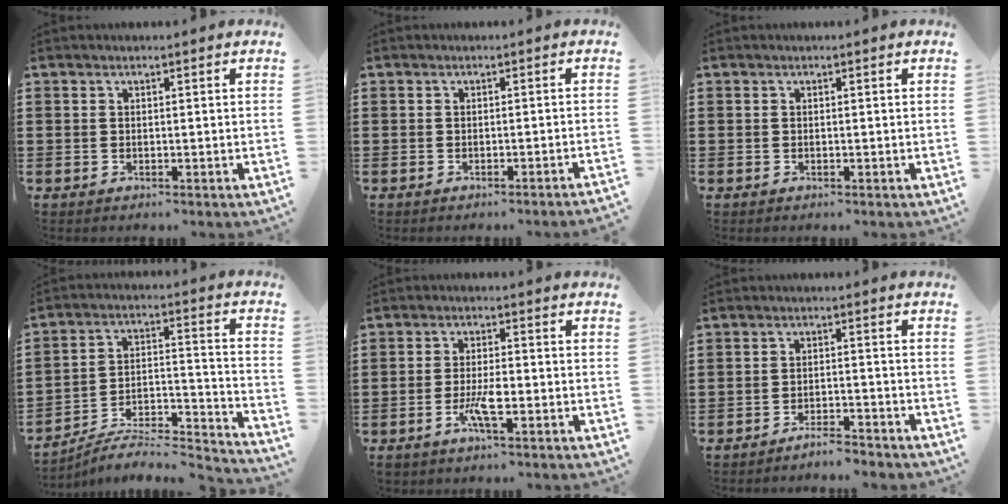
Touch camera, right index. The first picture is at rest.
{"total": 1.0, "force": [-0.8, -0.3, 0.5], "torque": [-0.008, -0.001, -0.017]}
{"total": 0.0}
{"total": 5.5, "force": [-5.1, 0.8, 1.8], "torque": [-0.033, -0.010, -0.107]}
{"total": 4.6, "force": [-1.8, 1.1, 4.1], "torque": [-0.088, -0.003, -0.037]}
{"total": 3.1, "force": [-3.0, 0.1, 0.8], "torque": [-0.016, 0.002, -0.061]}